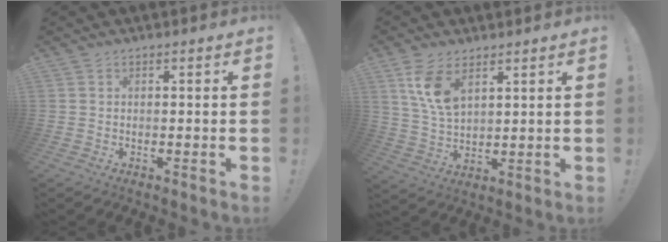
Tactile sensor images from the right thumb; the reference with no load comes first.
{"total": 9.6, "force": [5.3, 4.8, 6.4], "torque": [-0.122, -0.018, 0.100]}